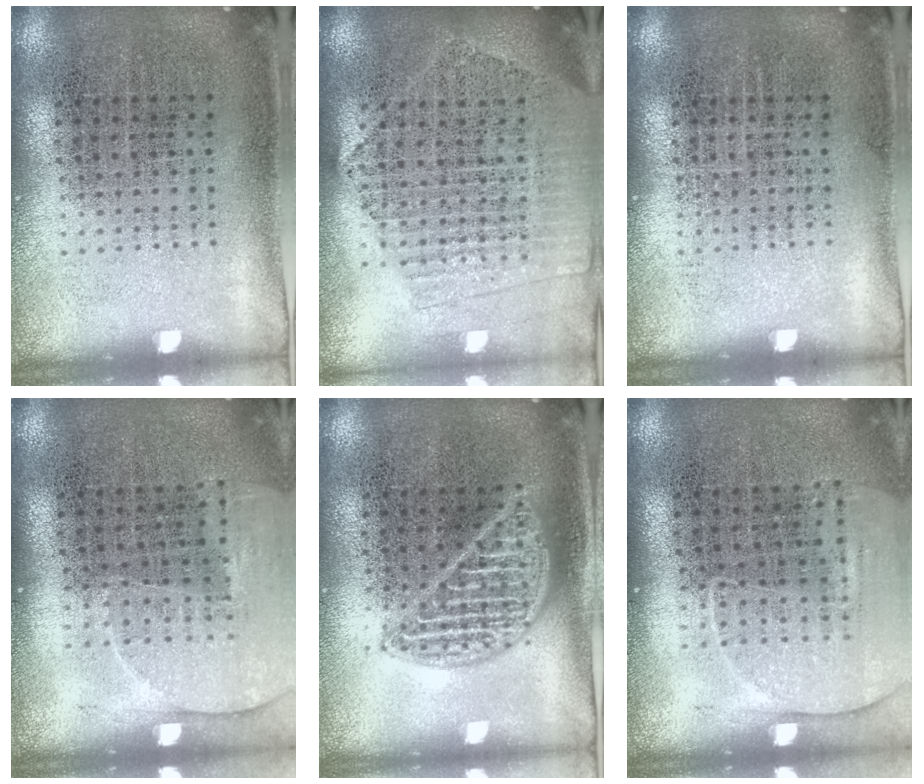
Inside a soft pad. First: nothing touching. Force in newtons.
{"total": 2.1, "press": 1.9, "slide": 0.9}
{"total": 0.0}
{"total": 1.4, "press": 1.3, "slide": 0.5}
{"total": 1.8, "press": 1.8, "slide": 0.2}
{"total": 1.4, "press": 1.3, "slide": 0.4}